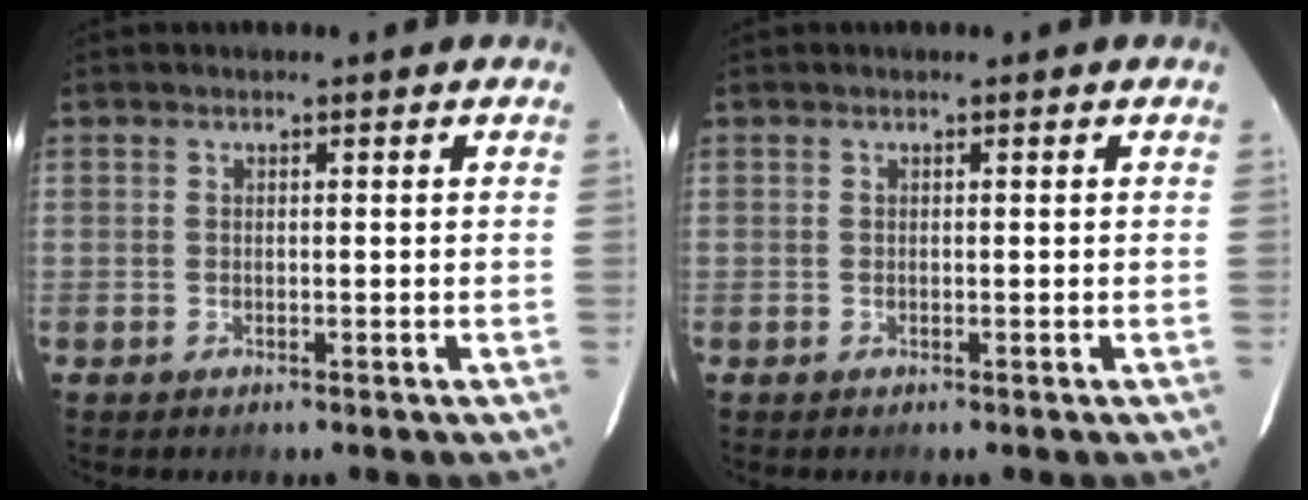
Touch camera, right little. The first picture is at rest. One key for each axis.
{"total": 0.0}